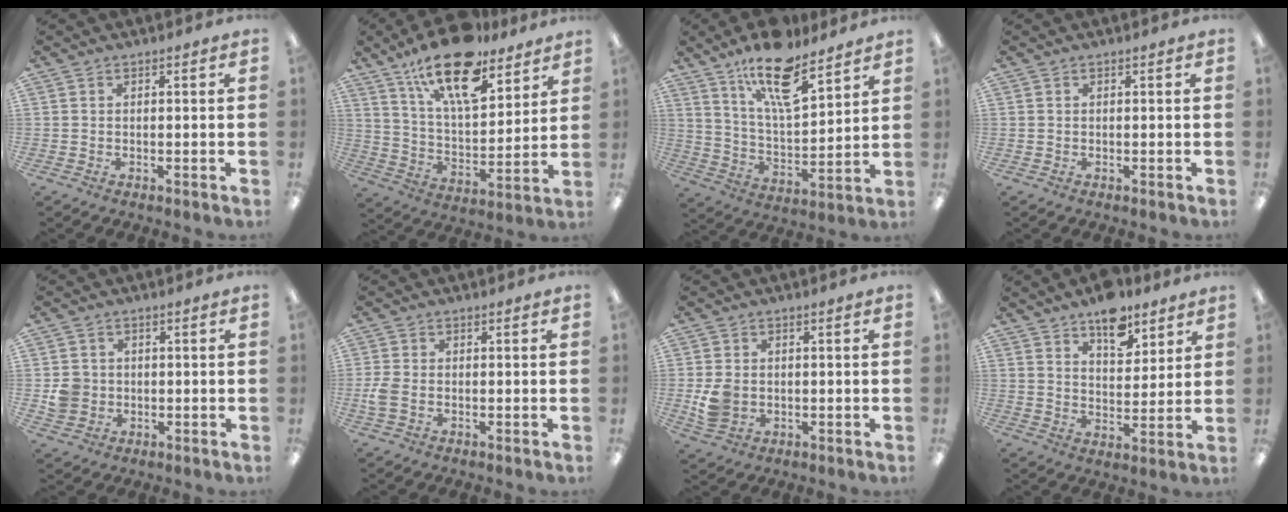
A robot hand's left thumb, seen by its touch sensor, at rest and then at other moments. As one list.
[{"total": 20.3, "force": [14.1, 8.1, 12.3], "torque": [-0.203, -0.077, 0.241]}, {"total": 17.3, "force": [12.0, 6.2, 10.8], "torque": [-0.179, -0.060, 0.201]}, {"total": 0.0}, {"total": 5.0, "force": [-0.2, 4.8, 1.4], "torque": [-0.024, 0.011, 0.000]}, {"total": 3.7, "force": [-0.8, 2.3, 2.7], "torque": [-0.059, 0.003, -0.016]}, {"total": 5.4, "force": [-0.6, 4.4, 3.1], "torque": [-0.059, 0.002, -0.009]}, {"total": 10.6, "force": [7.8, 5.1, 5.0], "torque": [-0.059, -0.046, 0.135]}]